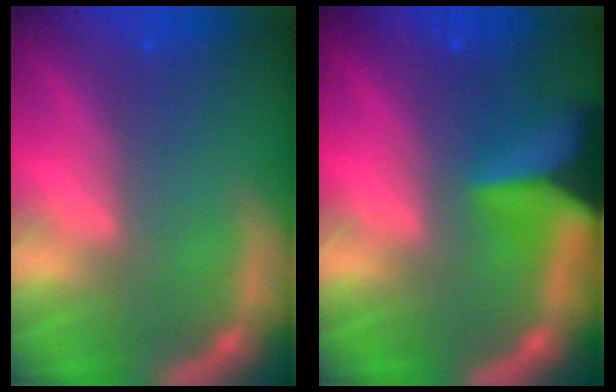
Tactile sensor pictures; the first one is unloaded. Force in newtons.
{"total": 7.9}